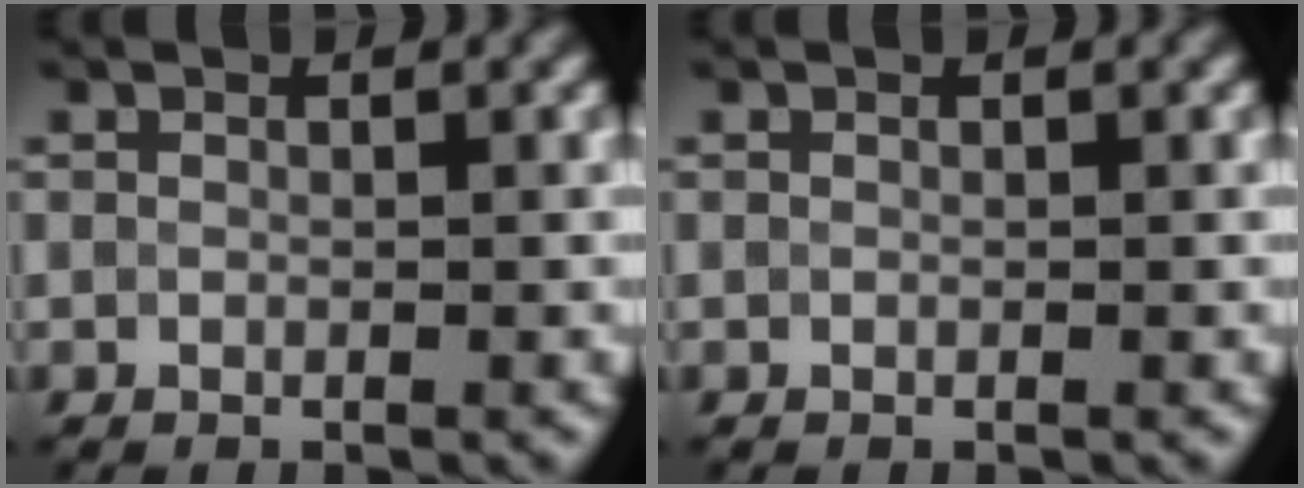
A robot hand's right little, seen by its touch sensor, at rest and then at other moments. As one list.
[{"total": 0.0}]